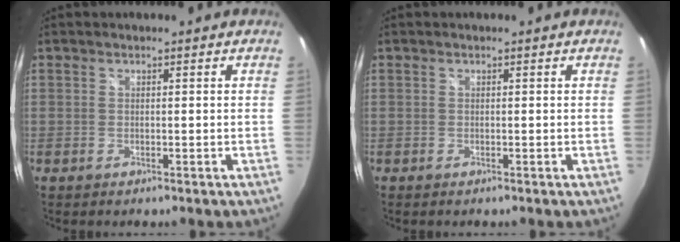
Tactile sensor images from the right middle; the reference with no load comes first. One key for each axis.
{"total": 0.0}